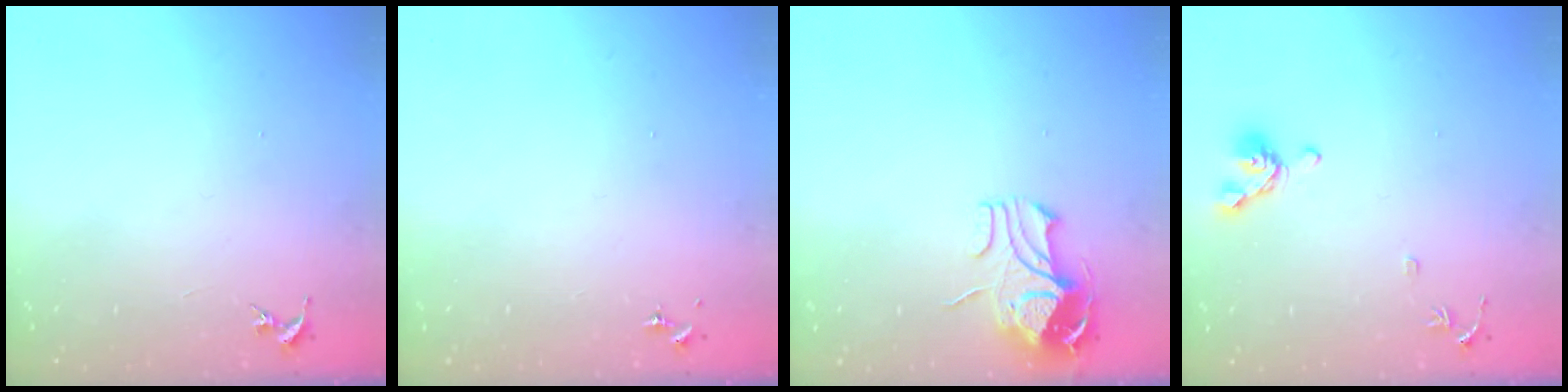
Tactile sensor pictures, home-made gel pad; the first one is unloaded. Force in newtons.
{"total": 0.0}
{"total": 10.0, "press": 9.9, "slide": 0.6}
{"total": 8.4, "press": 8.3, "slide": 1.5}